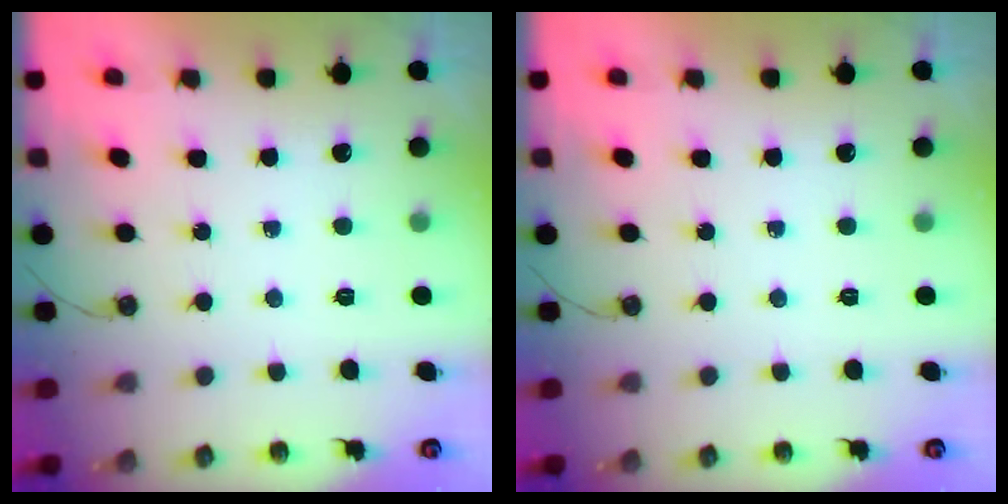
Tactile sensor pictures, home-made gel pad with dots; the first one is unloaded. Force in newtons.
{"total": 0.0}